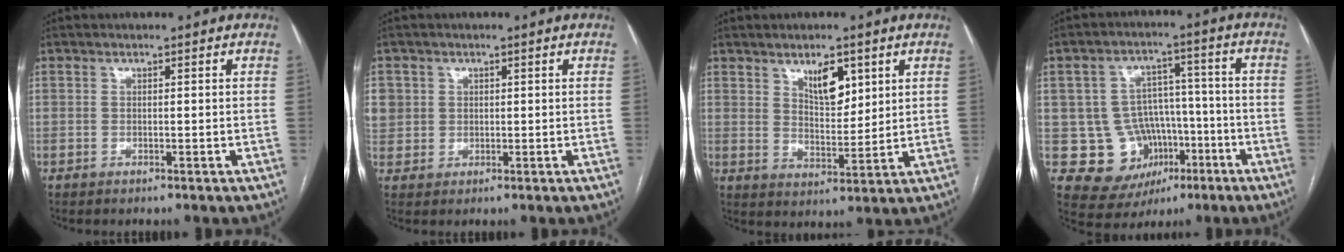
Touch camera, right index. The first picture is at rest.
{"total": 5.8, "force": [1.4, 5.5, 1.3], "torque": [-0.044, 0.016, 0.037]}
{"total": 6.2, "force": [3.4, 2.6, 4.4], "torque": [-0.076, -0.005, 0.063]}
{"total": 11.7, "force": [-3.5, 10.4, 4.3], "torque": [-0.067, 0.036, -0.036]}